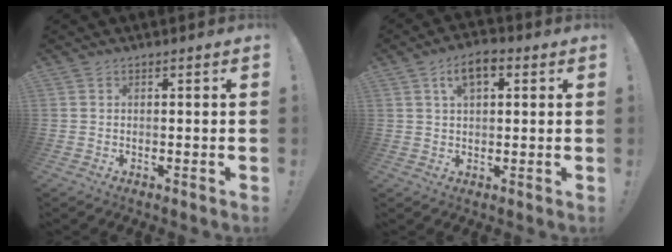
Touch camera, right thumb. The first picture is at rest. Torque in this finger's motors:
{"motor_torque": [0.43, 1.76, 0.85, 0.00, 0.00]}